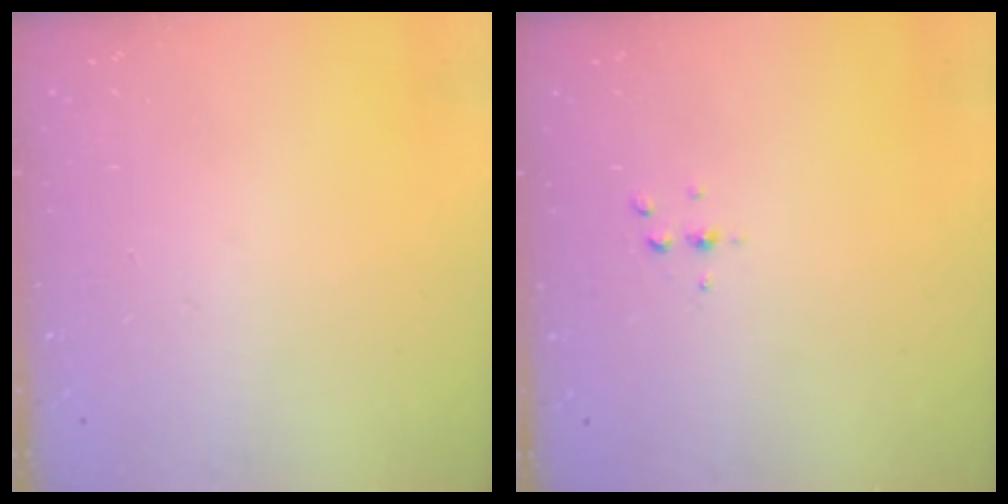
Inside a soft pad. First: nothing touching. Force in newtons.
{"total": 2.5, "press": 2.4, "slide": 0.2}